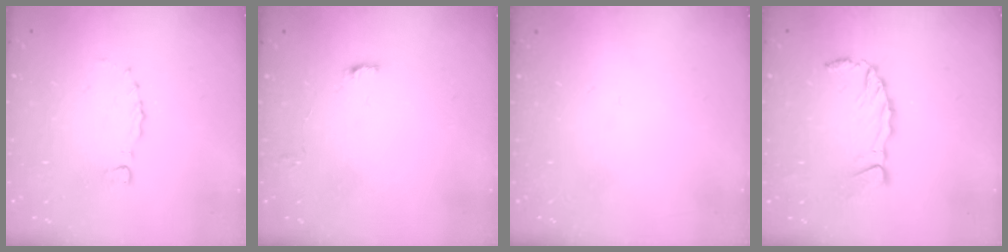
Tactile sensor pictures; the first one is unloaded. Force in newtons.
{"total": 2.9, "press": 2.9, "slide": 0.1}
{"total": 0.0}
{"total": 6.8, "press": 6.7, "slide": 1.2}